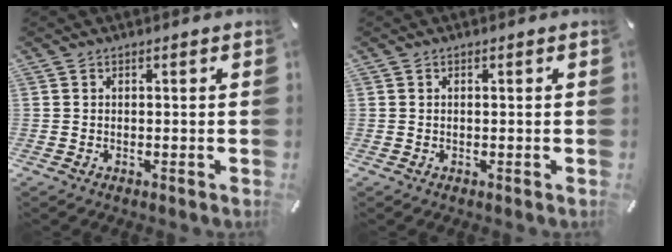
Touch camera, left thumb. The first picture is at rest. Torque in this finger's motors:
{"motor_torque": [-0.15, -0.27, 0.12, 0.30, -0.02]}